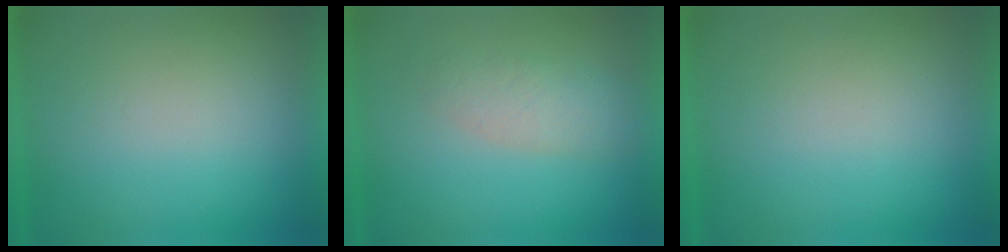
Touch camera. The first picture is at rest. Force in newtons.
{"total": 2.9}
{"total": 0.0}